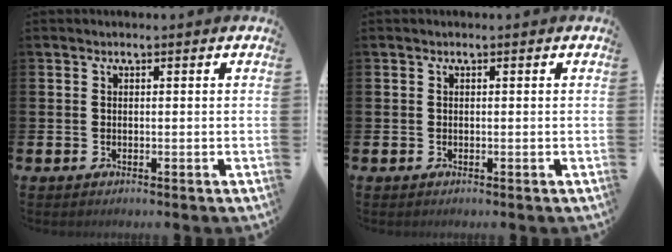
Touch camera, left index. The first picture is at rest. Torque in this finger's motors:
{"motor_torque": [0.22, 0.19, 0.00, 0.02]}